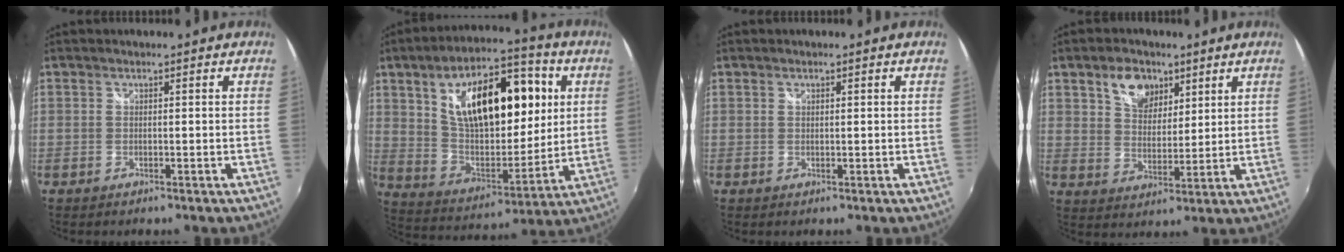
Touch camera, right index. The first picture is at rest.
{"total": 23.5, "force": [7.2, 11.8, 19.0], "torque": [-0.326, 0.019, 0.128]}
{"total": 0.6, "force": [0.3, 0.2, 0.4], "torque": [-0.008, 0.002, 0.005]}
{"total": 8.2, "force": [4.7, 5.3, 4.1], "torque": [-0.064, 0.013, 0.084]}